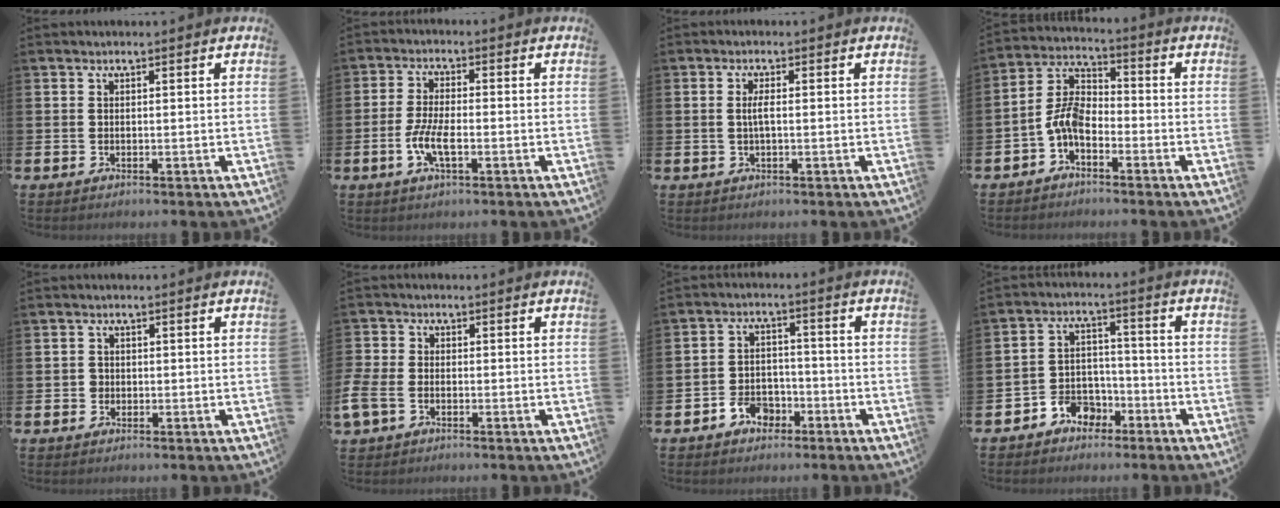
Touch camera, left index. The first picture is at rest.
{"total": 4.7, "force": [-1.4, 1.6, 4.2], "torque": [-0.091, 0.004, -0.027]}
{"total": 1.8, "force": [0.0, 0.4, 1.7], "torque": [-0.031, 0.002, -0.003]}
{"total": 5.6, "force": [-2.3, 3.1, 4.2], "torque": [-0.096, -0.007, -0.052]}
{"total": 1.2, "force": [-0.2, 1.1, 0.2], "torque": [0.002, 0.003, -0.008]}
{"total": 3.3, "force": [-1.4, 2.2, 2.0], "torque": [-0.049, 0.004, -0.031]}
{"total": 4.4, "force": [-3.1, 2.7, 1.5], "torque": [-0.030, 0.013, -0.061]}
{"total": 4.3, "force": [-3.0, 3.0, 0.4], "torque": [-0.017, 0.000, -0.063]}